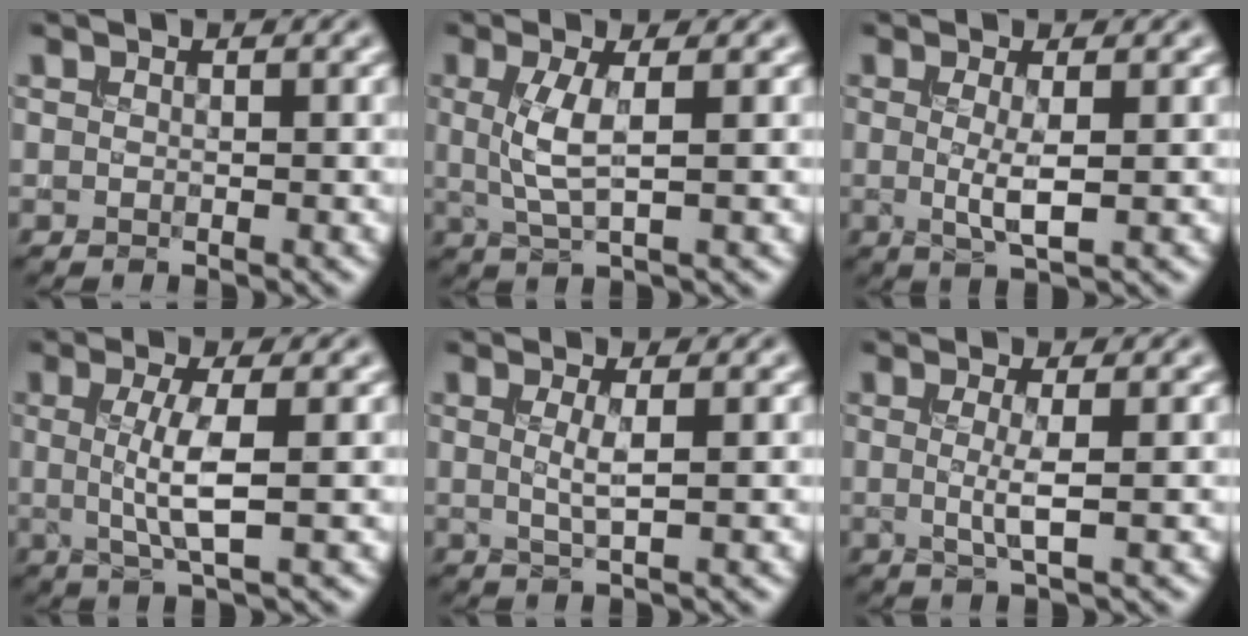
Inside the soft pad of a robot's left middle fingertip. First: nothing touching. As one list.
[{"total": 3.2, "force": [0.4, 0.7, 3.1], "torque": [-0.073, -0.002, 0.010]}, {"total": 2.5, "force": [0.0, 0.3, 2.5], "torque": [-0.052, -0.007, 0.001]}, {"total": 3.8, "force": [-0.1, 0.6, 3.8], "torque": [-0.076, -0.003, 0.002]}, {"total": 1.8, "force": [0.2, 0.2, 1.8], "torque": [-0.035, -0.003, 0.003]}, {"total": 2.1, "force": [-0.1, 0.1, 2.1], "torque": [-0.043, -0.005, -0.003]}]